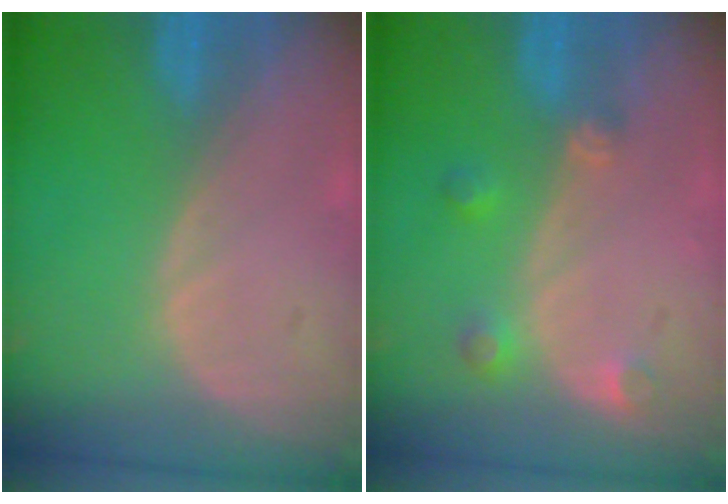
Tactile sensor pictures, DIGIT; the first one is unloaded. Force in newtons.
{"total": 3.2, "press": 2.9, "slide": 1.3}